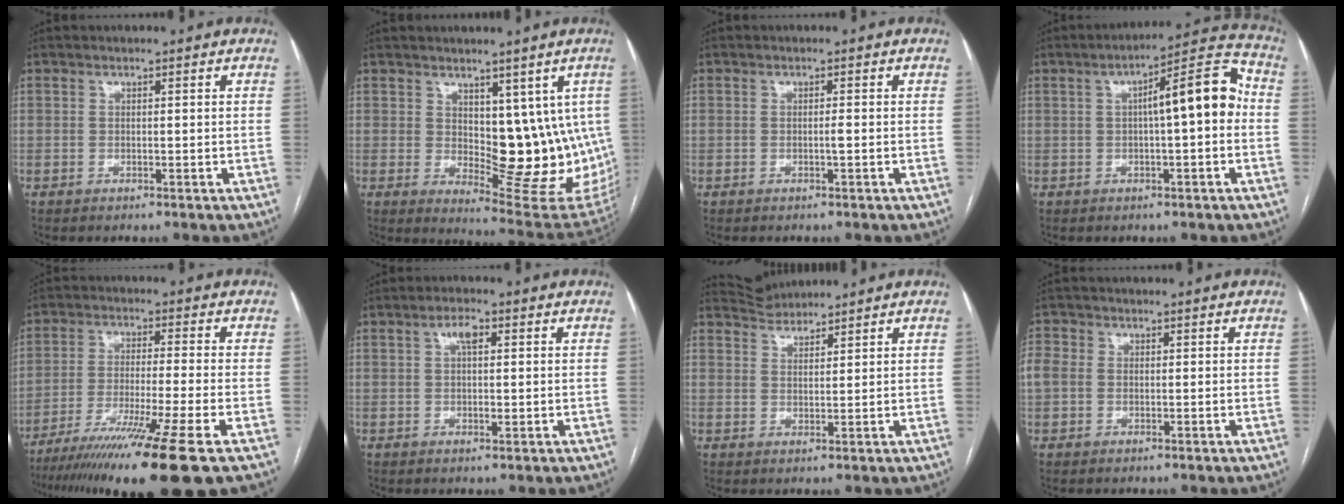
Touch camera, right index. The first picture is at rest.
{"total": 13.6, "force": [1.3, 6.8, 11.7], "torque": [-0.141, -0.007, 0.036]}
{"total": 0.8, "force": [-0.3, 0.0, 0.7], "torque": [-0.017, 0.000, -0.005]}
{"total": 10.5, "force": [0.5, 1.9, 10.4], "torque": [-0.146, 0.038, 0.007]}
{"total": 17.2, "force": [-12.1, -2.2, 12.1], "torque": [-0.185, -0.054, -0.198]}
{"total": 3.1, "force": [0.9, 1.2, 2.8], "torque": [-0.049, 0.006, 0.013]}
{"total": 3.4, "force": [3.3, 0.2, -0.6], "torque": [0.002, 0.013, 0.066]}
{"total": 3.2, "force": [-0.1, 2.7, 1.7], "torque": [-0.058, 0.016, -0.002]}